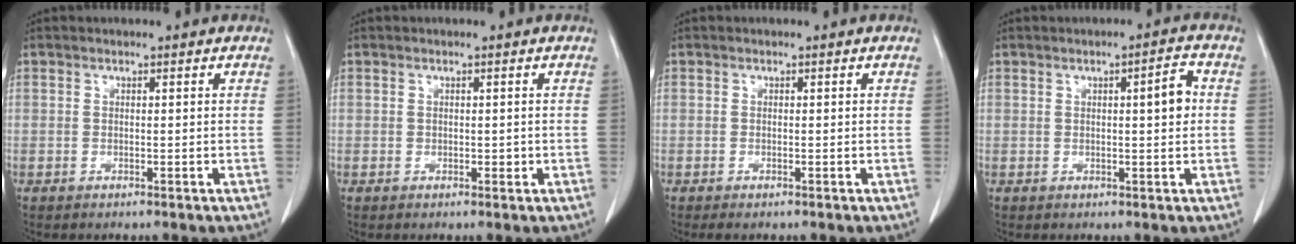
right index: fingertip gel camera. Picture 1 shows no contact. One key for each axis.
{"total": 0.7, "fx": -0.1, "fy": 0.6, "fz": 0.4, "tx": -0.005, "ty": 0.001, "tz": -0.001}
{"total": 1.0, "fx": -0.8, "fy": 0.1, "fz": 0.5, "tx": -0.011, "ty": -0.004, "tz": -0.010}
{"total": 3.6, "fx": 0.5, "fy": 0.6, "fz": 3.5, "tx": -0.048, "ty": 0.005, "tz": 0.005}